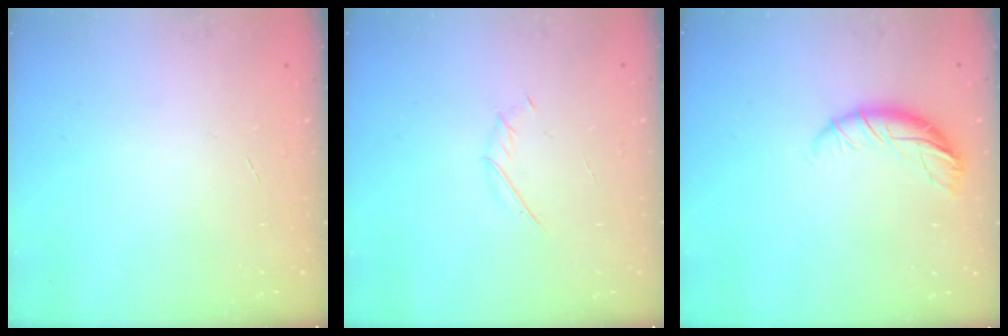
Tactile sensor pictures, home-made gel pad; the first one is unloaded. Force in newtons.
{"total": 2.0, "press": 2.0, "slide": 0.6}
{"total": 9.2, "press": 9.1, "slide": 1.3}